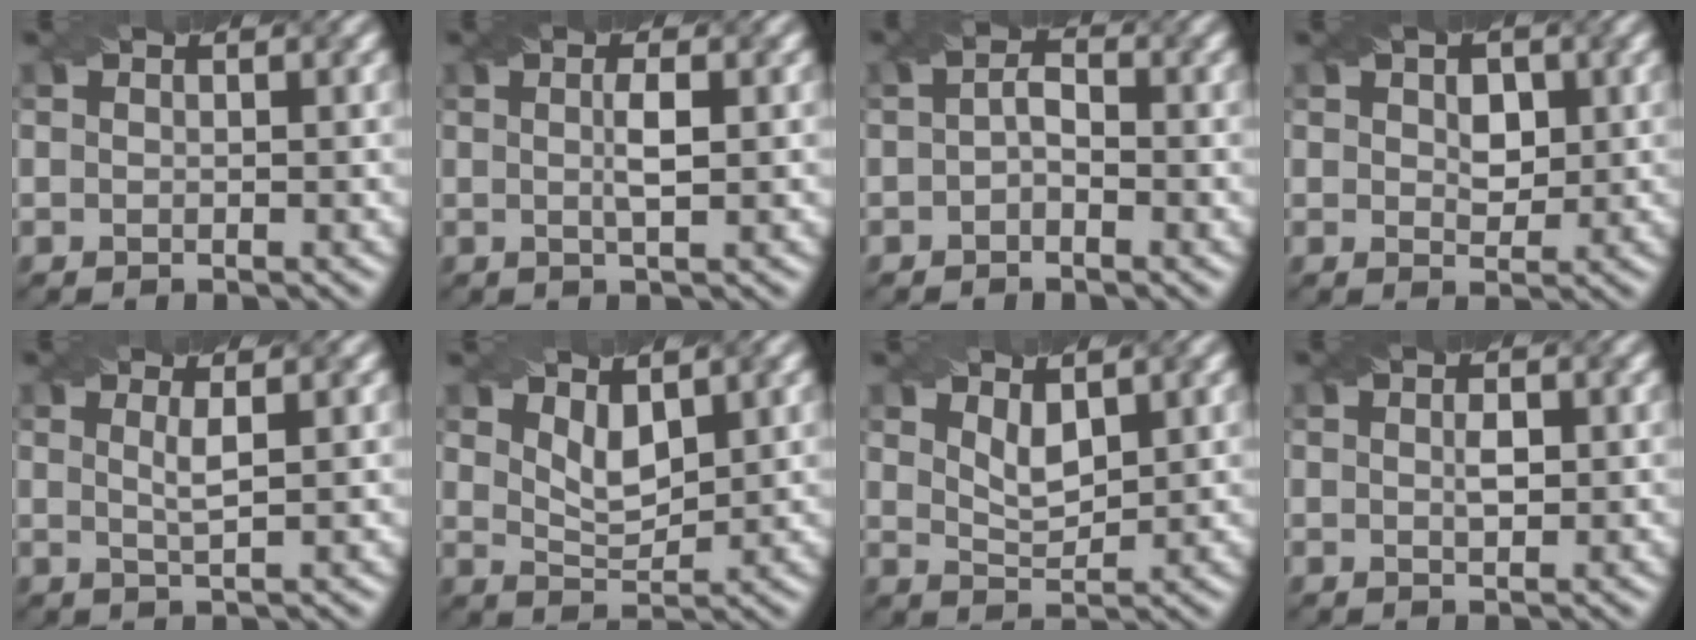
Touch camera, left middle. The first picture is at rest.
{"total": 2.1, "force": [0.2, 0.3, 2.0], "torque": [-0.039, 0.004, 0.001]}
{"total": 1.8, "force": [-0.4, 1.0, 1.4], "torque": [-0.030, 0.005, -0.011]}
{"total": 2.5, "force": [0.6, 1.7, 1.7], "torque": [-0.027, -0.004, 0.011]}
{"total": 1.9, "force": [0.6, 0.4, 1.8], "torque": [-0.032, -0.001, 0.008]}
{"total": 3.0, "force": [1.7, 1.4, 2.0], "torque": [-0.044, -0.007, 0.034]}
{"total": 2.5, "force": [1.5, 1.1, 1.7], "torque": [-0.036, -0.007, 0.032]}
{"total": 1.4, "force": [0.2, 0.6, 1.3], "torque": [-0.025, 0.002, 0.005]}